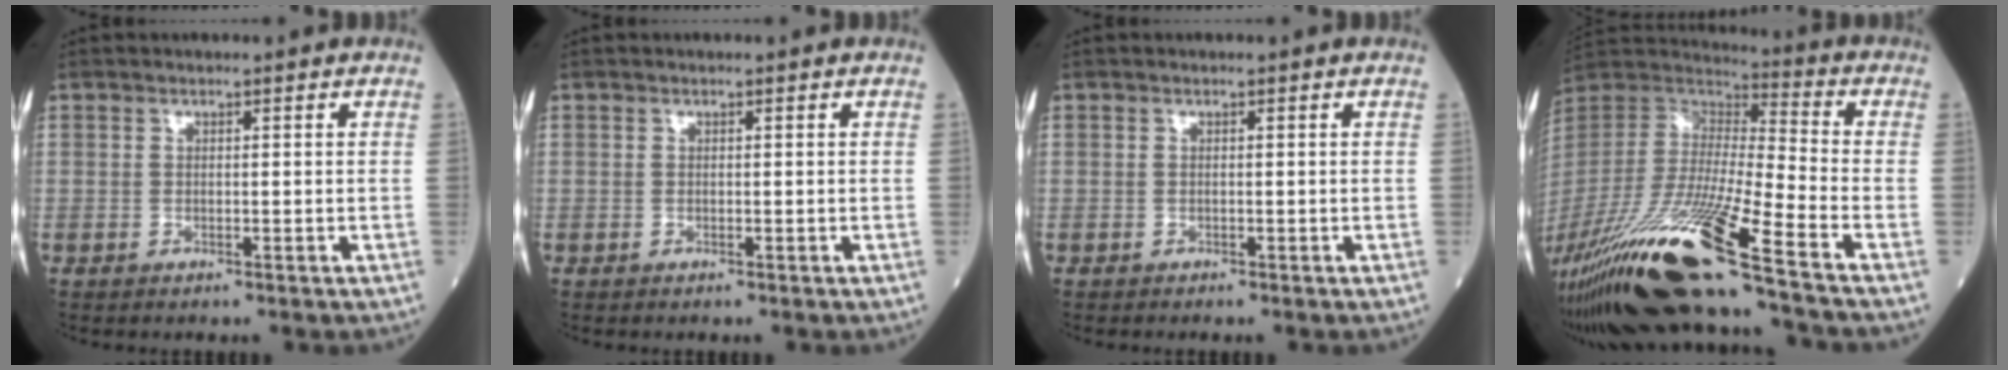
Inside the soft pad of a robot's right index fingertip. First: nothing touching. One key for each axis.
{"total": 0.0}
{"total": 0.0}
{"total": 25.3, "fx": -17.5, "fy": -0.3, "fz": 18.3, "tx": -0.388, "ty": -0.063, "tz": -0.333}